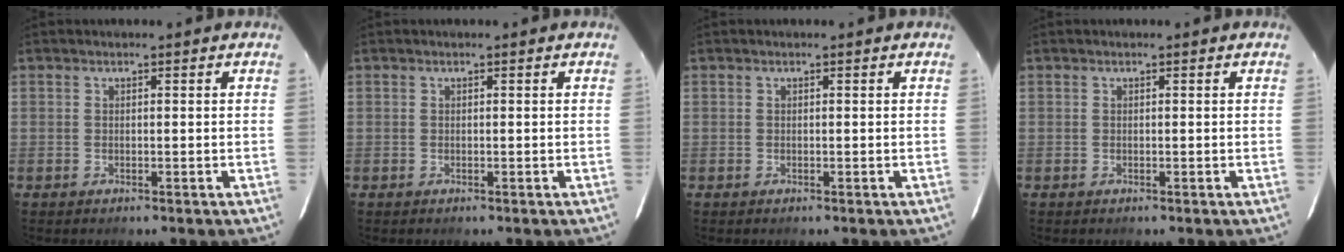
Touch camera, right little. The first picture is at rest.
{"total": 0.0}
{"total": 0.0}
{"total": 0.0}